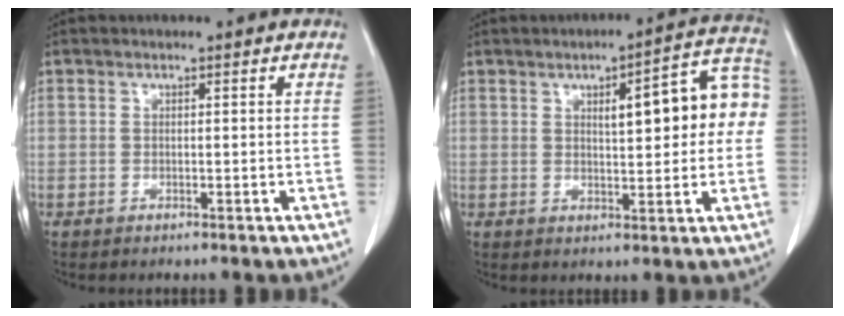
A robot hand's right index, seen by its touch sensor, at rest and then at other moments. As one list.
[{"total": 11.7, "force": [1.9, 2.9, 11.2], "torque": [-0.143, 0.037, 0.024]}]